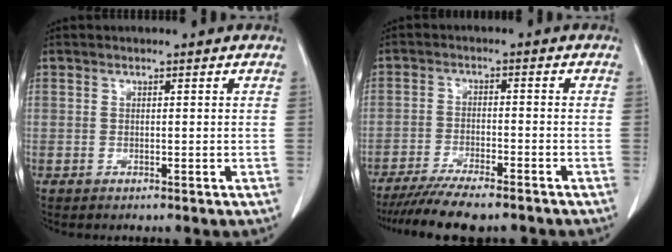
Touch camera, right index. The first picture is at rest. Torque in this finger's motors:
{"motor_torque": [1.08, -1.06, 0.42, 0.12]}